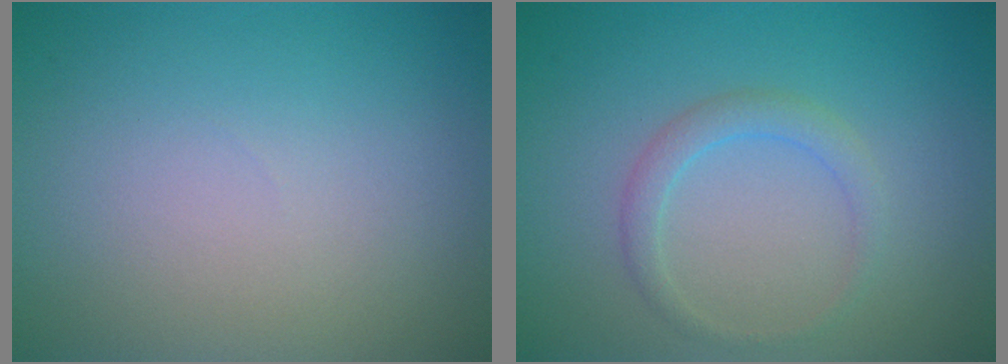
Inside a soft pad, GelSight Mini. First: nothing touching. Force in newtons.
{"total": 1.8, "press": 1.8, "slide": 0.0}